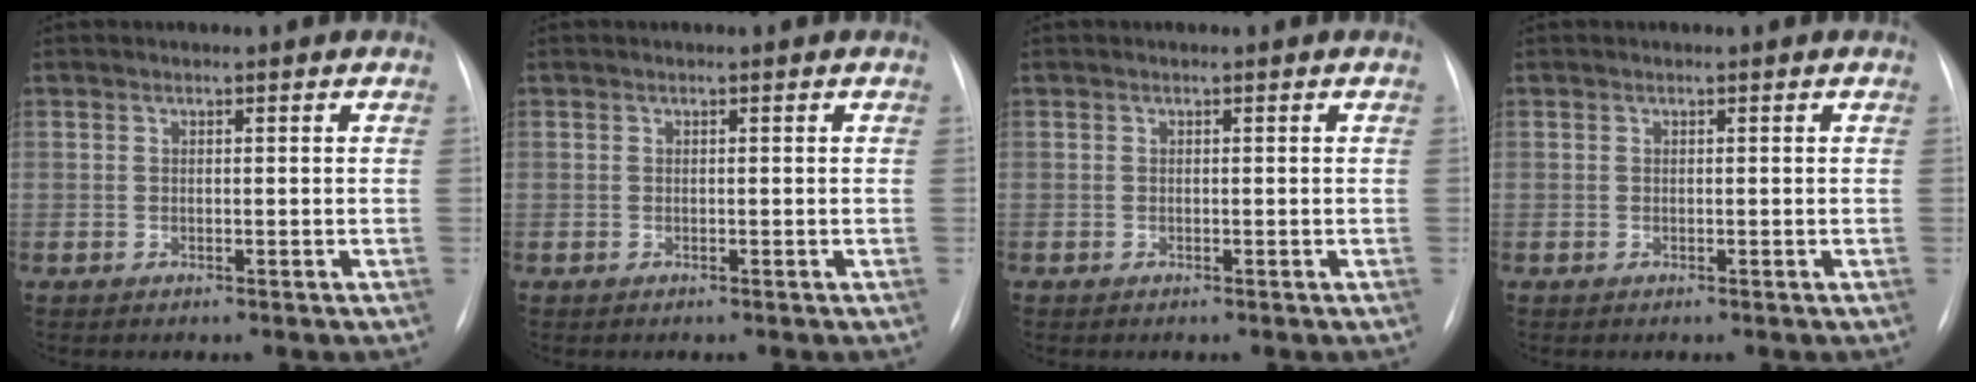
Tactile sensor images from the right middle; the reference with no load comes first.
{"total": 0.0}
{"total": 0.0}
{"total": 0.0}